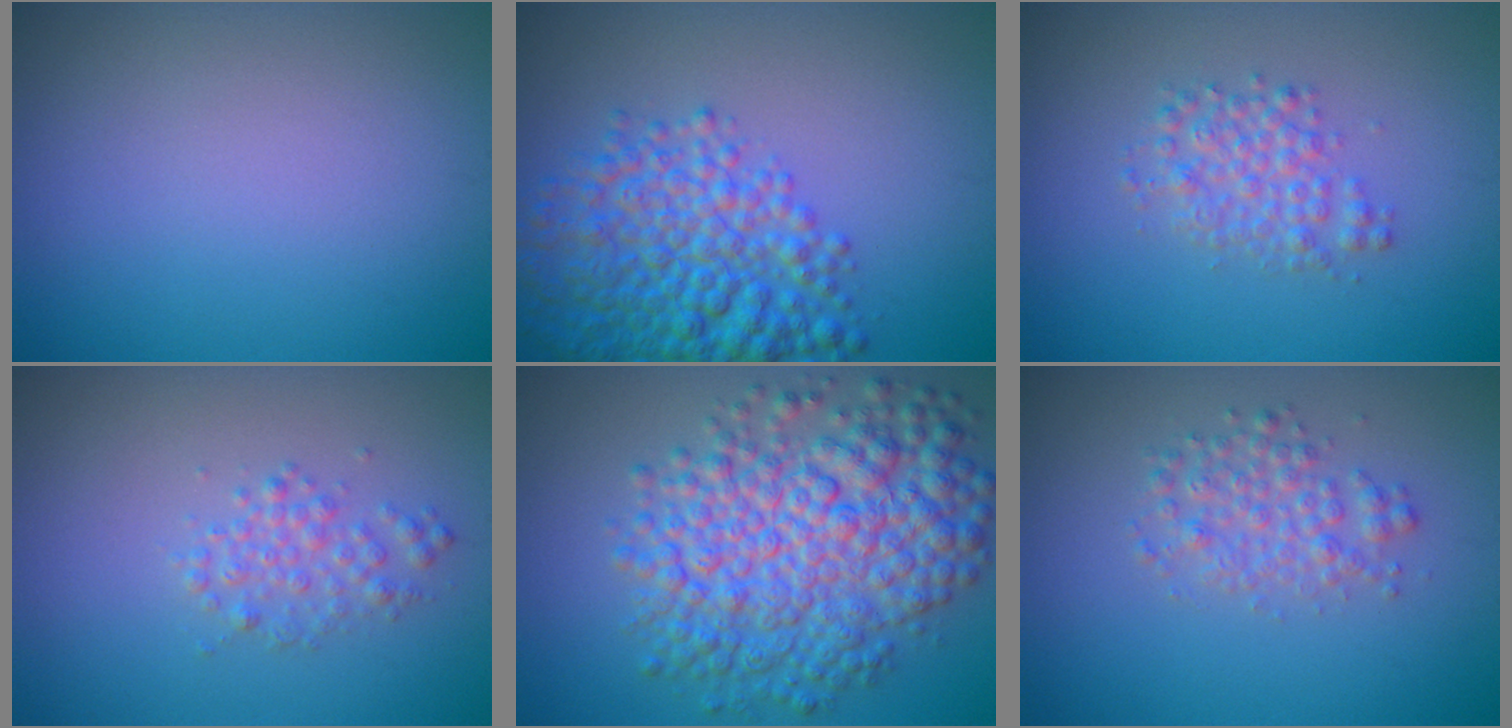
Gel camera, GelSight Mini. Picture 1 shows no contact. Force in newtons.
{"total": 7.6, "press": 7.6, "slide": 0.3}
{"total": 2.6, "press": 2.6, "slide": 0.0}
{"total": 1.9, "press": 1.9, "slide": 0.0}
{"total": 9.0, "press": 9.0, "slide": 0.1}
{"total": 2.5, "press": 2.5, "slide": 0.1}